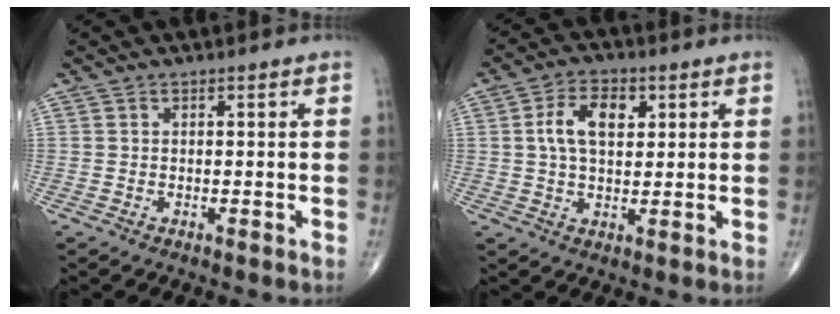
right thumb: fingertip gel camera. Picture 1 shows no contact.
{"total": 8.2, "force": [2.1, 4.8, 6.2], "torque": [-0.102, 0.005, 0.035]}